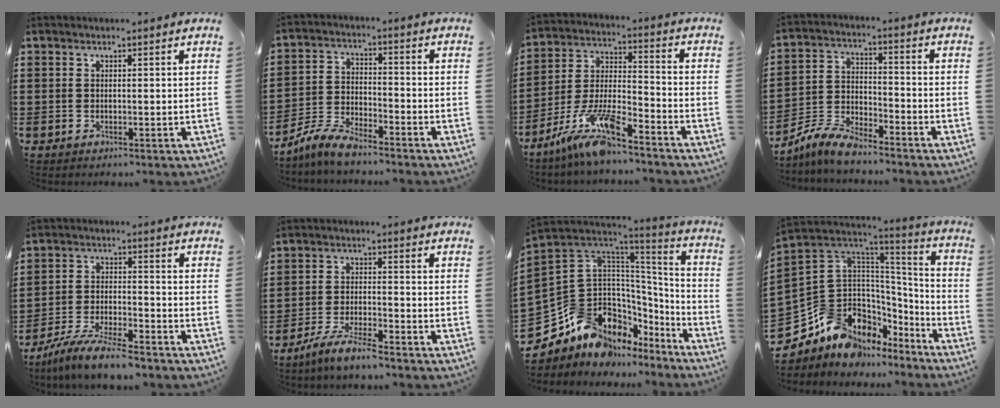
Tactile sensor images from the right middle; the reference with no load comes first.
{"total": 6.1, "force": [-5.6, 1.0, 2.2], "torque": [-0.063, 0.000, -0.114]}
{"total": 11.1, "force": [-8.9, 1.8, 6.3], "torque": [-0.141, 0.007, -0.178]}
{"total": 6.6, "force": [-6.1, 1.4, 2.2], "torque": [-0.060, 0.006, -0.124]}
{"total": 7.7, "force": [-7.1, 0.5, 3.0], "torque": [-0.068, 0.000, -0.138]}
{"total": 5.6, "force": [-4.9, 0.4, 2.6], "torque": [-0.062, -0.008, -0.097]}
{"total": 13.1, "force": [-7.9, 9.3, 4.8], "torque": [-0.155, -0.021, -0.136]}
{"total": 11.2, "force": [-6.9, 8.3, 3.2], "torque": [-0.120, -0.020, -0.126]}